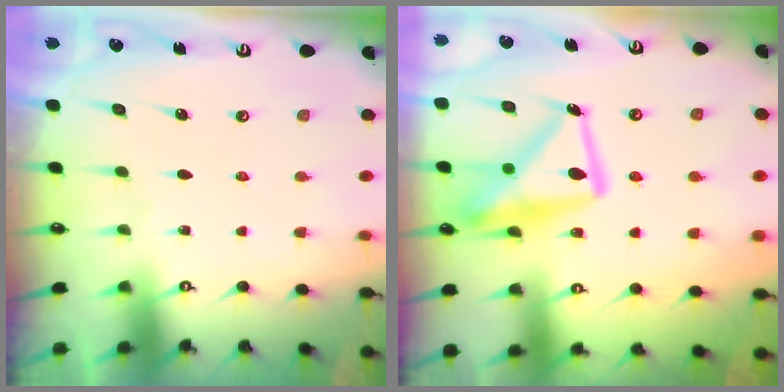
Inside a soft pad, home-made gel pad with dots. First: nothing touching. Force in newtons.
{"total": 17.9, "press": 17.8, "slide": 1.7}